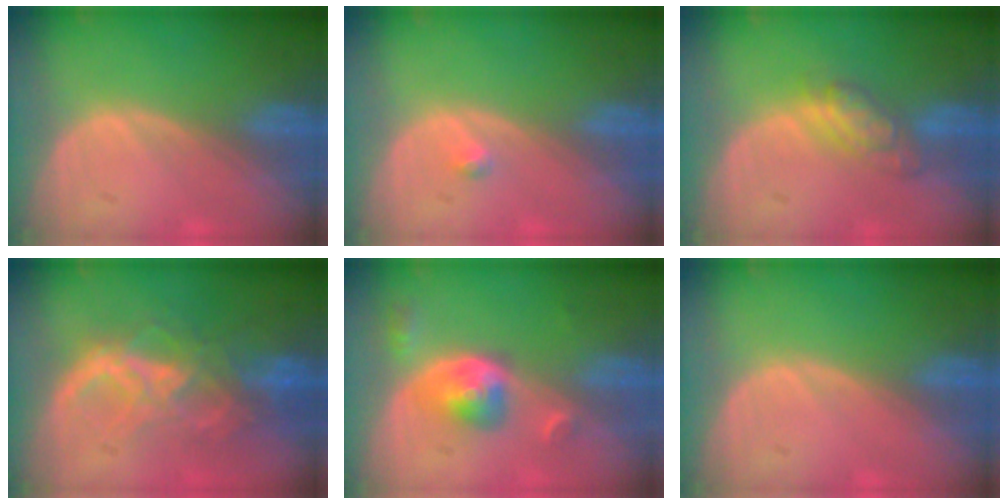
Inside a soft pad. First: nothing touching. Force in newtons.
{"total": 0.8, "press": 0.8, "slide": 0.2}
{"total": 5.4, "press": 4.7, "slide": 2.7}
{"total": 8.9, "press": 7.6, "slide": 4.7}
{"total": 5.2, "press": 4.8, "slide": 2.1}
{"total": 0.0}